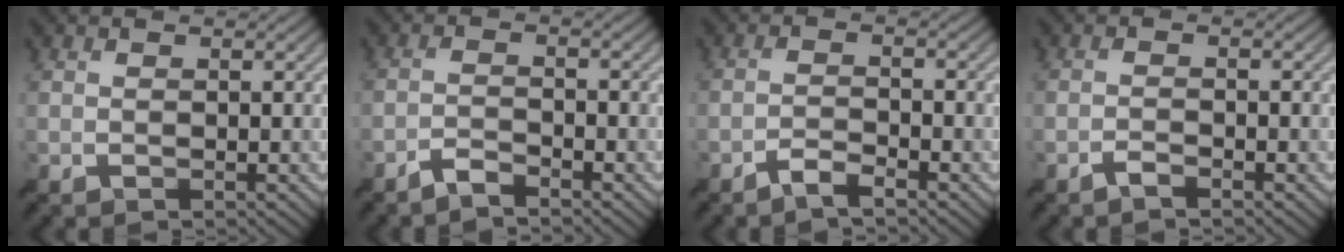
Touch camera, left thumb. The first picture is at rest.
{"total": 2.3, "force": [-2.0, 0.3, 1.1], "torque": [-0.022, 0.004, -0.046]}
{"total": 2.5, "force": [-1.9, 0.3, 1.5], "torque": [-0.032, 0.005, -0.043]}
{"total": 1.2, "force": [-0.9, 0.1, 0.8], "torque": [-0.016, 0.005, -0.022]}